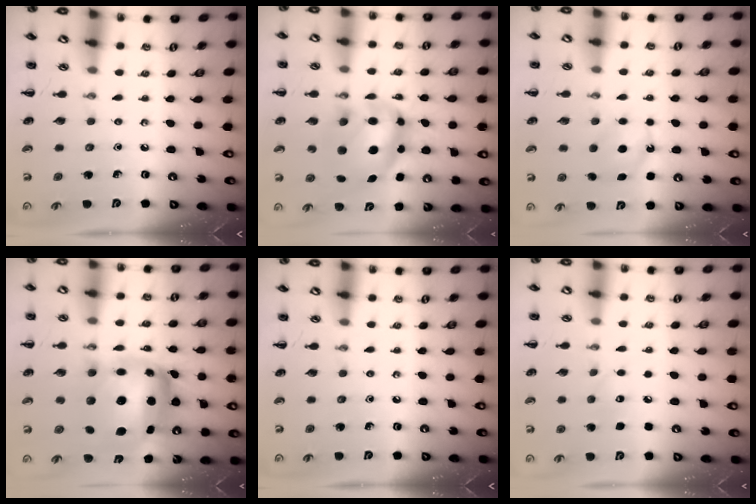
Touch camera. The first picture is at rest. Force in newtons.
{"total": 10.2, "press": 9.9, "slide": 2.4}
{"total": 5.9, "press": 5.7, "slide": 1.5}
{"total": 11.2, "press": 10.7, "slide": 3.2}
{"total": 0.0}
{"total": 5.3, "press": 5.2, "slide": 0.9}